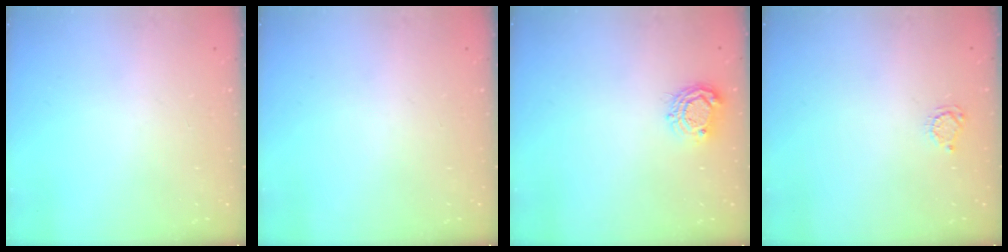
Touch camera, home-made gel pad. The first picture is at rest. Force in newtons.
{"total": 0.0}
{"total": 7.0, "press": 7.0, "slide": 0.5}
{"total": 3.8, "press": 3.7, "slide": 0.4}